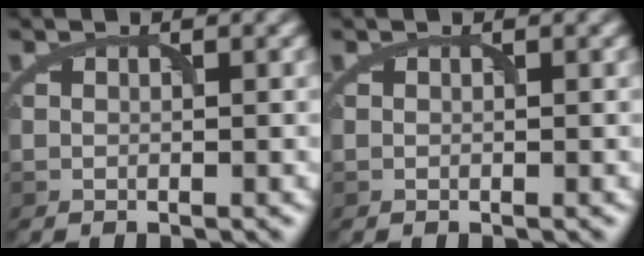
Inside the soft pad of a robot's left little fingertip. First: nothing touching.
{"total": 0.0}